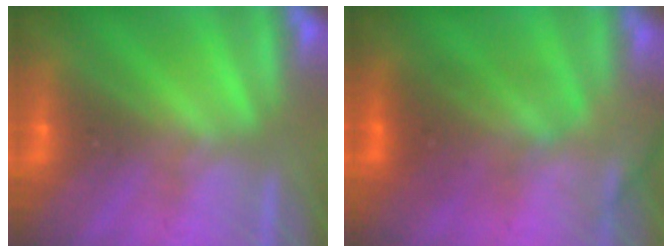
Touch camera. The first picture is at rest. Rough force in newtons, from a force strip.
{"total": 2.6}